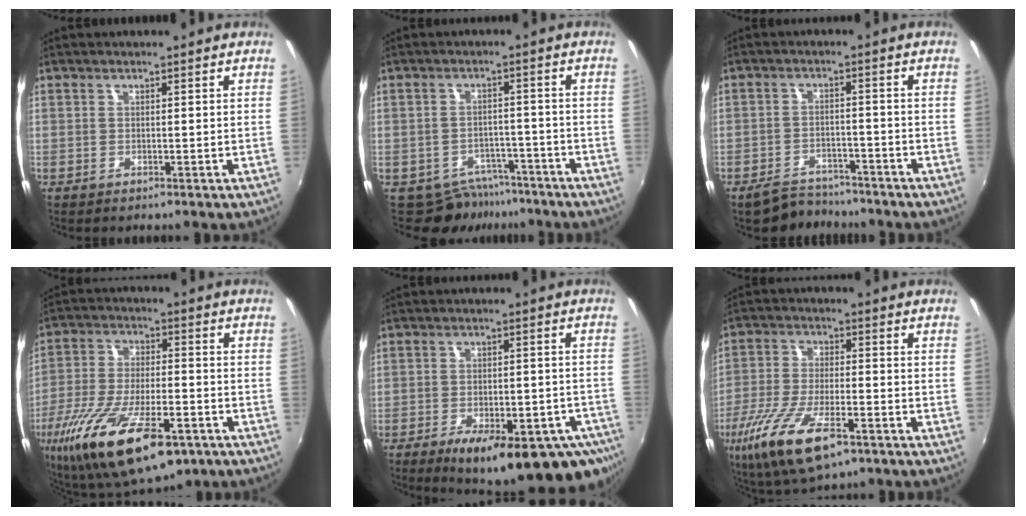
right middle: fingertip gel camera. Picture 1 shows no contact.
{"total": 6.4, "force": [-5.0, 4.0, 0.8], "torque": [-0.013, 0.015, -0.062]}
{"total": 6.3, "force": [-5.6, 2.7, 0.8], "torque": [-0.035, 0.004, -0.082]}
{"total": 23.1, "force": [-12.4, 8.7, 17.4], "torque": [-0.348, -0.058, -0.202]}
{"total": 21.3, "force": [-13.5, 7.8, 14.6], "torque": [-0.218, -0.032, -0.167]}
{"total": 15.4, "force": [-8.3, 5.4, 11.9], "torque": [-0.250, -0.044, -0.155]}